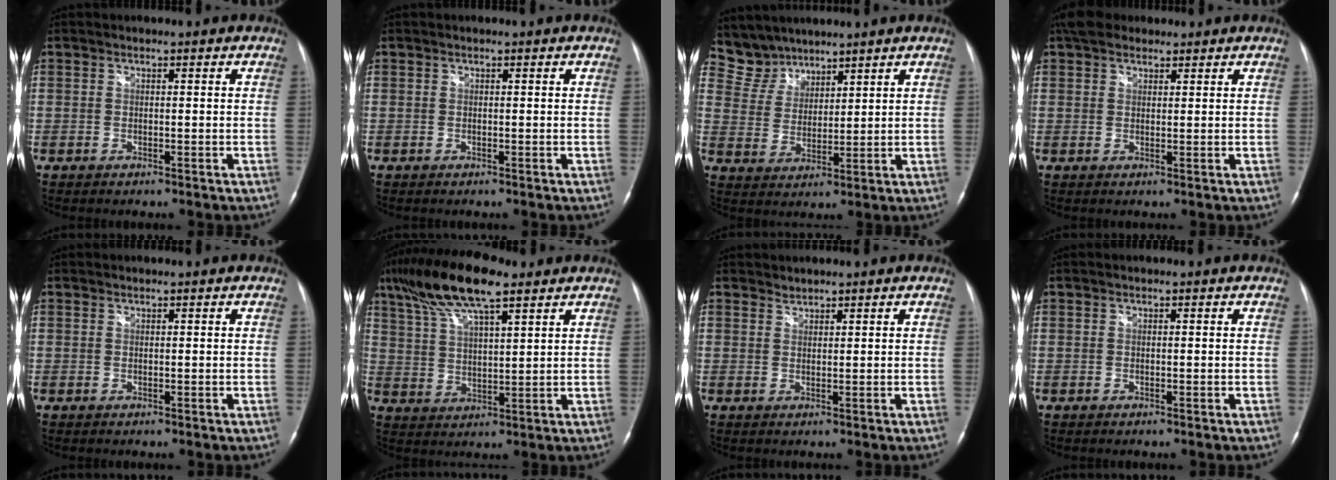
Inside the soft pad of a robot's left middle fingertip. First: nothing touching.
{"total": 0.0}
{"total": 6.2, "force": [5.7, 2.4, -0.5], "torque": [0.001, 0.011, 0.127]}
{"total": 4.6, "force": [3.6, 2.4, 1.6], "torque": [-0.033, 0.025, 0.065]}
{"total": 0.0}
{"total": 13.0, "force": [8.7, 2.9, 9.2], "torque": [-0.183, 0.023, 0.161]}
{"total": 1.1, "force": [1.0, 0.2, -0.3], "torque": [0.004, 0.000, 0.018]}
{"total": 0.0}